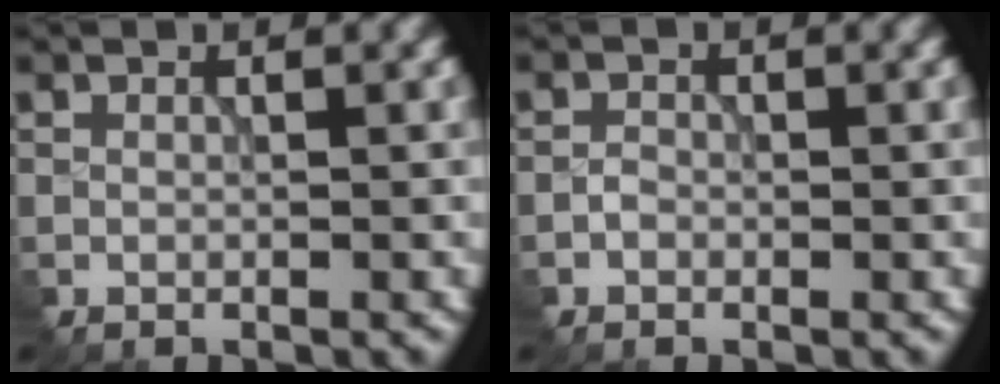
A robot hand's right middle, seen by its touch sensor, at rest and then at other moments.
{"total": 0.7, "force": [-0.5, 0.5, 0.0], "torque": [-0.007, 0.005, -0.014]}